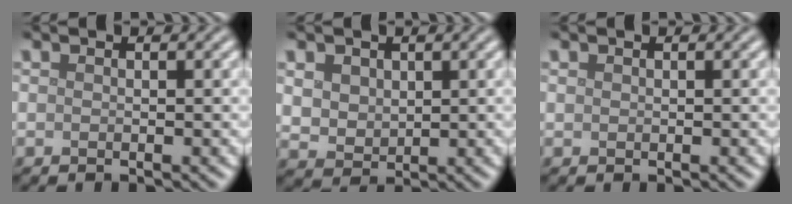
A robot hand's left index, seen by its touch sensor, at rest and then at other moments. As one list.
[{"total": 3.3, "force": [1.4, 2.5, 1.6], "torque": [-0.047, -0.002, 0.031]}, {"total": 0.0}]